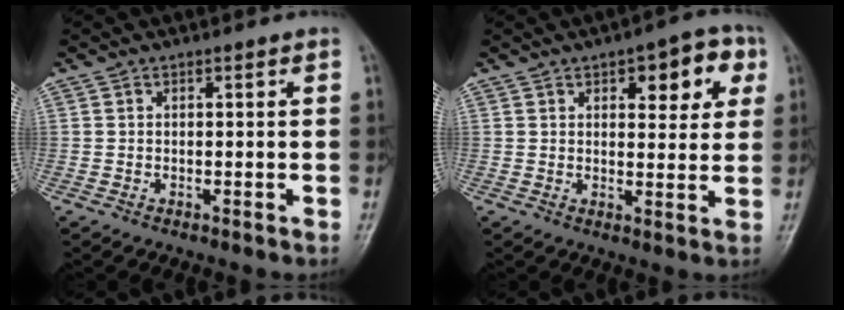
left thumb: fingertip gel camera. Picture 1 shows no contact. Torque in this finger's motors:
{"motor_torque": [0.03, 0.07, -0.01, 0.06, 0.12]}